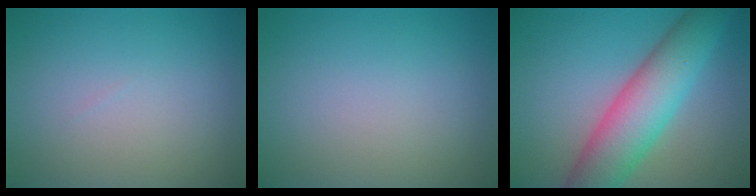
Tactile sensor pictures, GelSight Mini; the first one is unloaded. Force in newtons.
{"total": 0.0}
{"total": 8.5, "press": 8.5, "slide": 0.1}